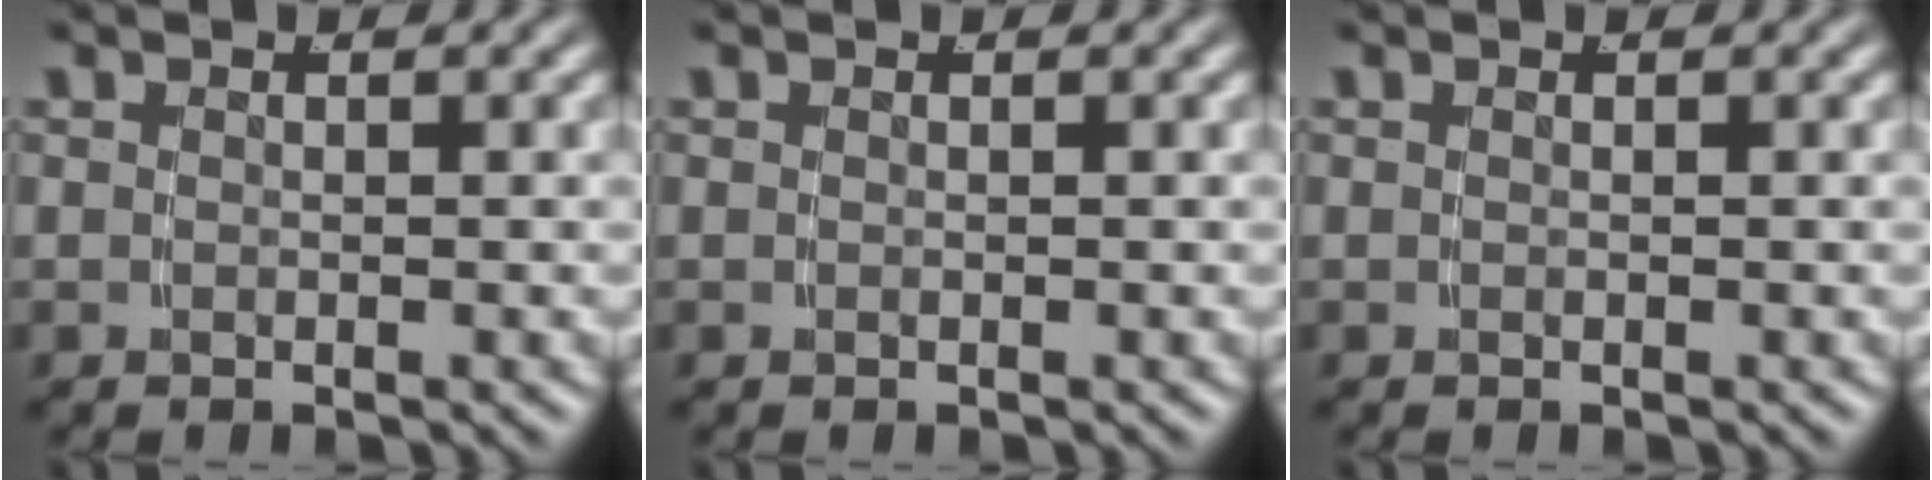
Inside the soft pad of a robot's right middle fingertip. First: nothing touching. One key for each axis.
{"total": 0.0}
{"total": 0.0}